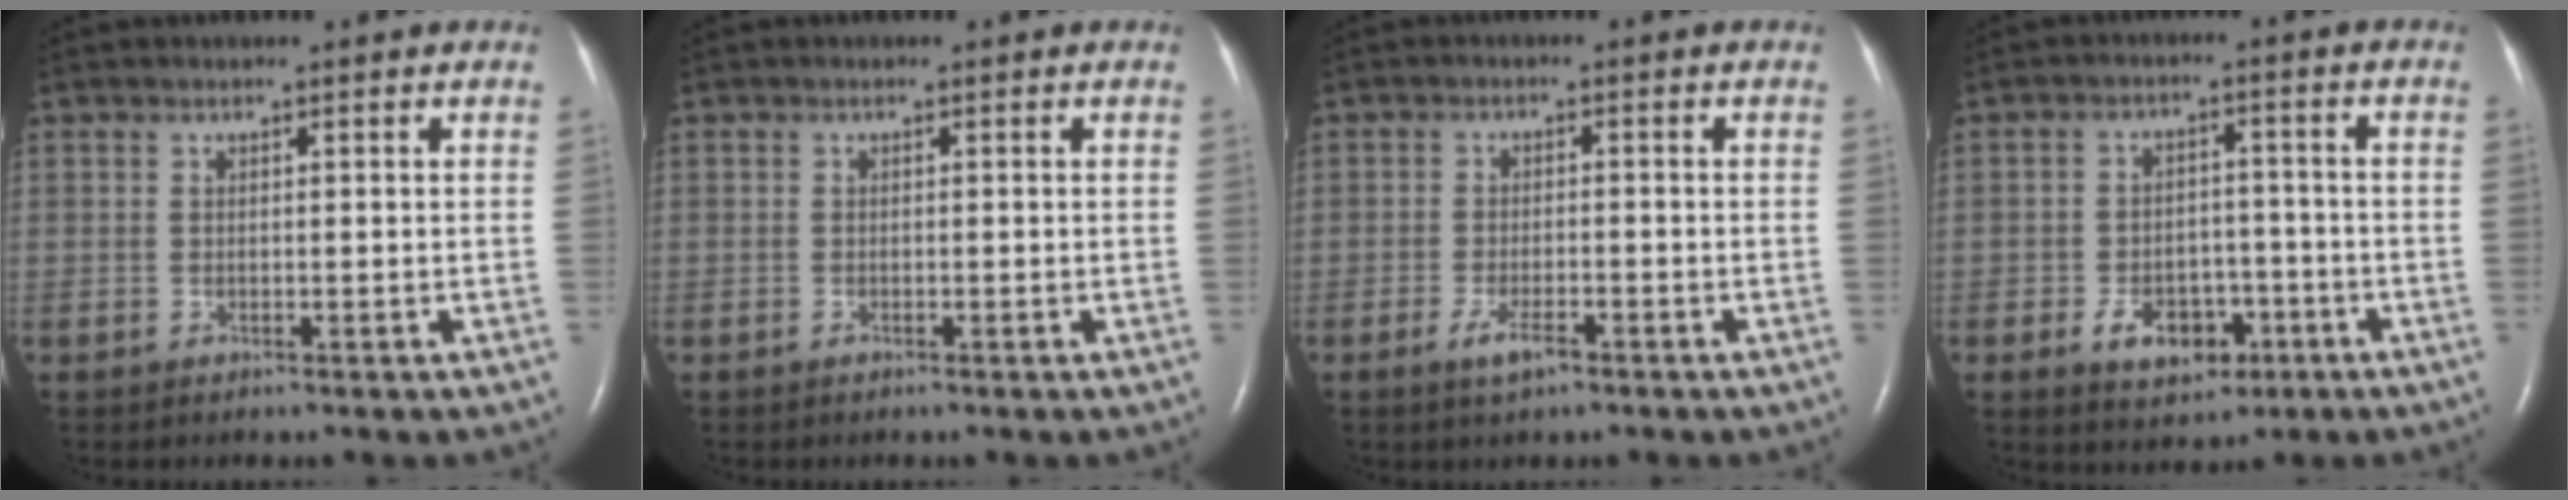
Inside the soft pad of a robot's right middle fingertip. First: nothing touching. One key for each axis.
{"total": 0.0}
{"total": 3.1, "fx": -2.0, "fy": 0.7, "fz": 2.3, "tx": -0.053, "ty": -0.003, "tz": -0.036}
{"total": 6.6, "fx": -3.1, "fy": 4.3, "fz": 4.0, "tx": -0.069, "ty": 0.007, "tz": -0.040}